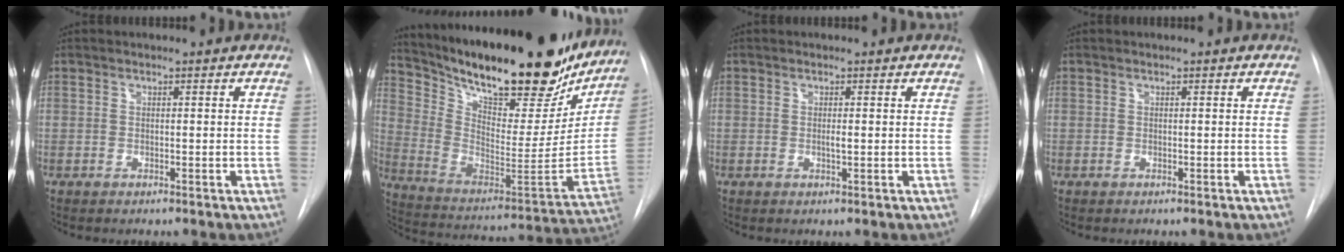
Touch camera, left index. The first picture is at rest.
{"total": 30.9, "force": [24.4, 8.8, 16.8], "torque": [-0.288, -0.038, 0.355]}
{"total": 0.8, "force": [-0.4, 0.0, 0.7], "torque": [-0.015, -0.008, -0.007]}
{"total": 0.0}